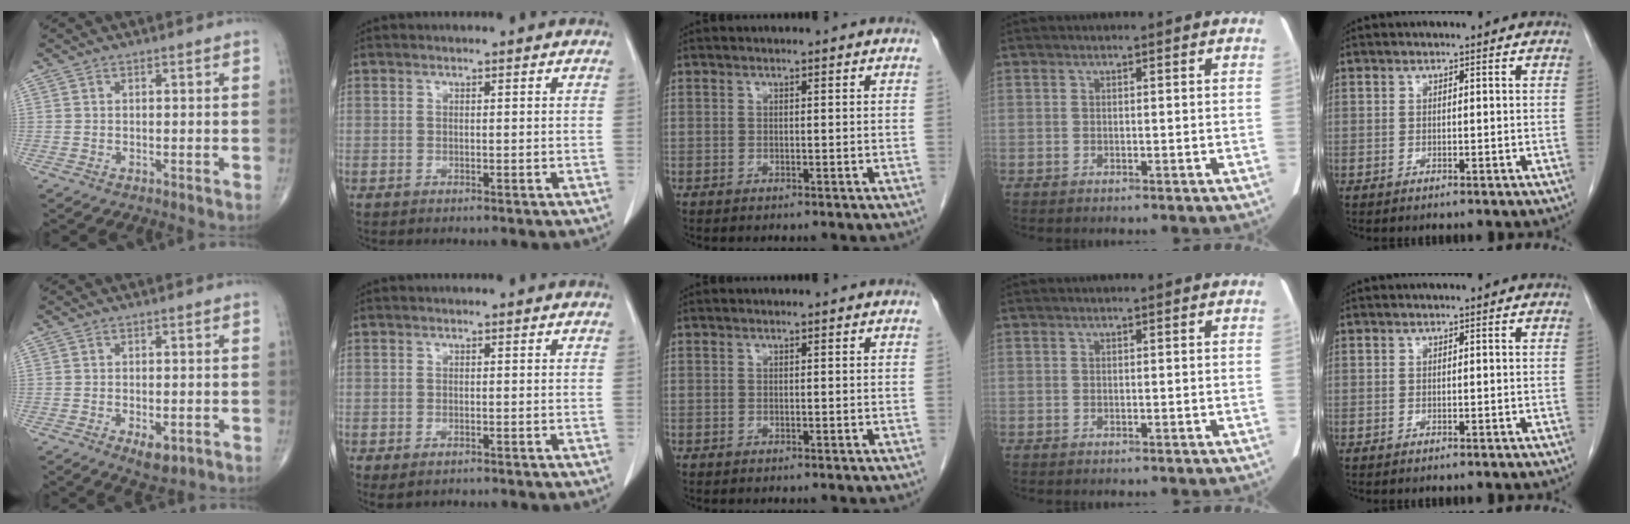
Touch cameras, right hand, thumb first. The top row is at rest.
{"thumb": {"total": 3.8, "force": [-1.4, 1.8, 3.1], "torque": [-0.042, -0.005, -0.016]}, "index": {"total": 1.8, "force": [-1.0, 0.8, 1.3], "torque": [-0.024, -0.005, -0.007]}}